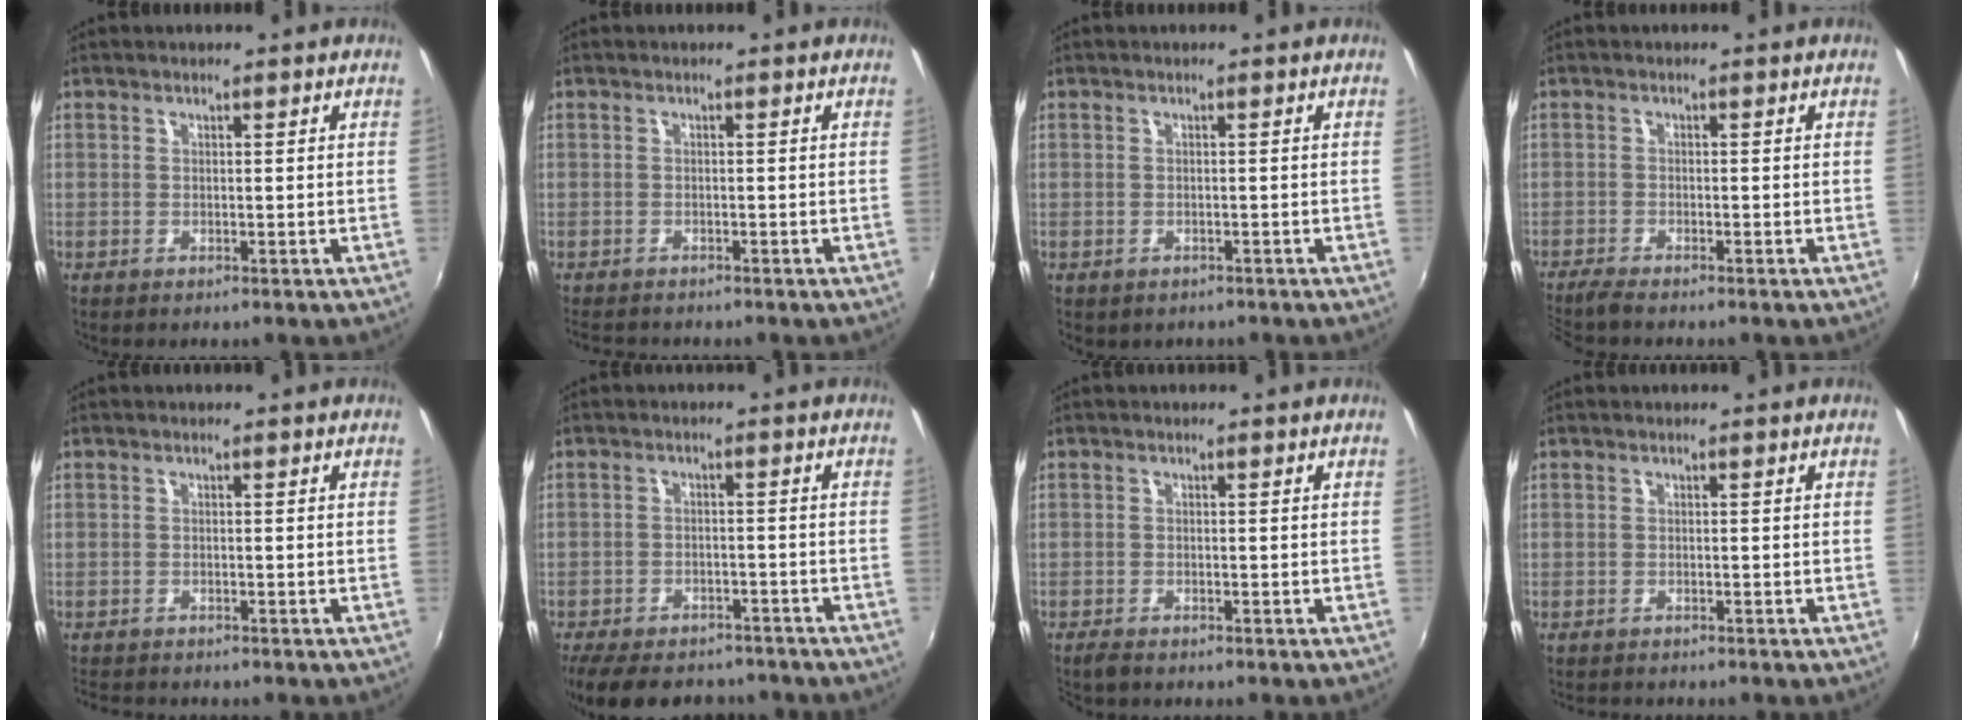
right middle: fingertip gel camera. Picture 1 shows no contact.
{"total": 4.4, "force": [-4.1, 0.6, 1.3], "torque": [-0.037, -0.016, -0.068]}
{"total": 1.5, "force": [-0.9, 1.0, 0.6], "torque": [-0.015, -0.004, -0.008]}
{"total": 3.8, "force": [-3.4, 0.1, 1.6], "torque": [-0.046, -0.018, -0.065]}
{"total": 3.7, "force": [-3.5, 0.4, 1.1], "torque": [-0.032, -0.018, -0.060]}
{"total": 16.0, "force": [-13.1, 6.4, 6.7], "torque": [-0.153, -0.008, -0.184]}
{"total": 1.8, "force": [-1.7, 0.5, 0.5], "torque": [-0.017, -0.007, -0.033]}
{"total": 1.9, "force": [-1.8, 0.1, 0.5], "torque": [-0.014, -0.012, -0.029]}